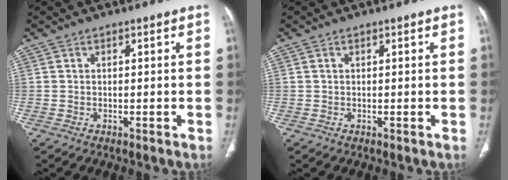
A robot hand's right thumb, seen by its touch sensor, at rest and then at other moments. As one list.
[{"total": 0.0}]